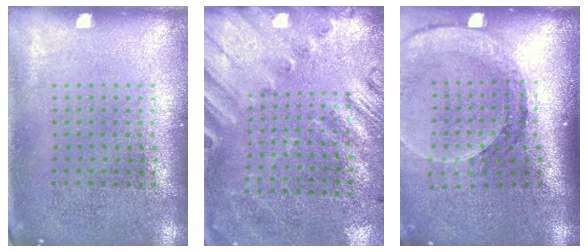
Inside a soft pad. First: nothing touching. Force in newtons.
{"total": 2.6, "press": 1.9, "slide": 1.7}
{"total": 2.8, "press": 2.1, "slide": 1.9}